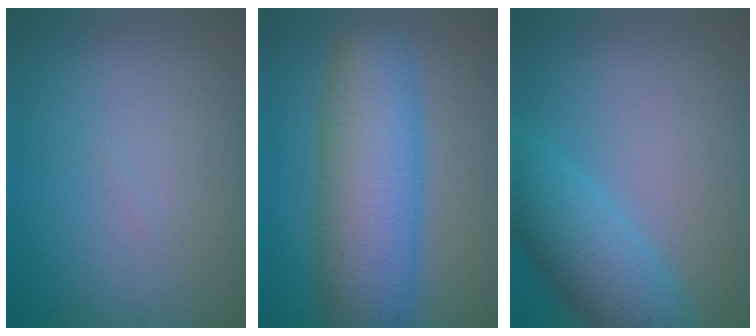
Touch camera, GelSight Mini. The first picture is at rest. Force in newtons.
{"total": 10.4, "press": 10.4, "slide": 0.3}
{"total": 5.9, "press": 5.9, "slide": 0.2}